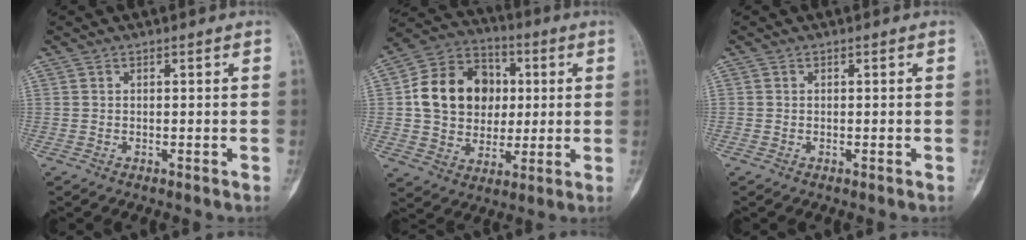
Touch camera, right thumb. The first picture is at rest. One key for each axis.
{"total": 17.0, "fx": 2.1, "fy": 13.9, "fz": 9.5, "tx": -0.132, "ty": 0.015, "tz": 0.036}
{"total": 0.0}